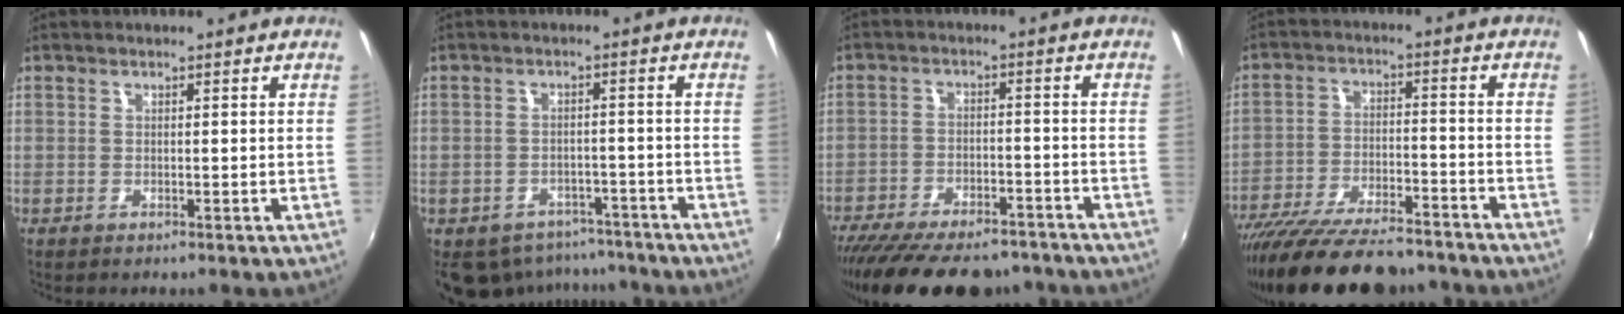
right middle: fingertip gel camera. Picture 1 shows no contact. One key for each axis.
{"total": 11.6, "fx": -8.5, "fy": 6.9, "fz": 3.7, "tx": -0.092, "ty": 0.004, "tz": -0.100}
{"total": 20.7, "fx": -17.0, "fy": 7.2, "fz": 9.4, "tx": -0.193, "ty": -0.019, "tz": -0.239}
{"total": 22.3, "fx": -18.9, "fy": 5.8, "fz": 10.4, "tx": -0.203, "ty": -0.036, "tz": -0.288}